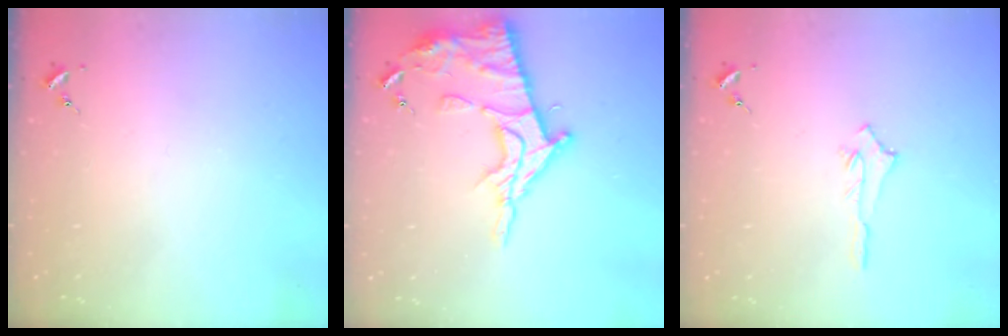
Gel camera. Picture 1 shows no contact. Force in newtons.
{"total": 16.7, "press": 16.7, "slide": 1.6}
{"total": 4.3, "press": 4.2, "slide": 0.5}